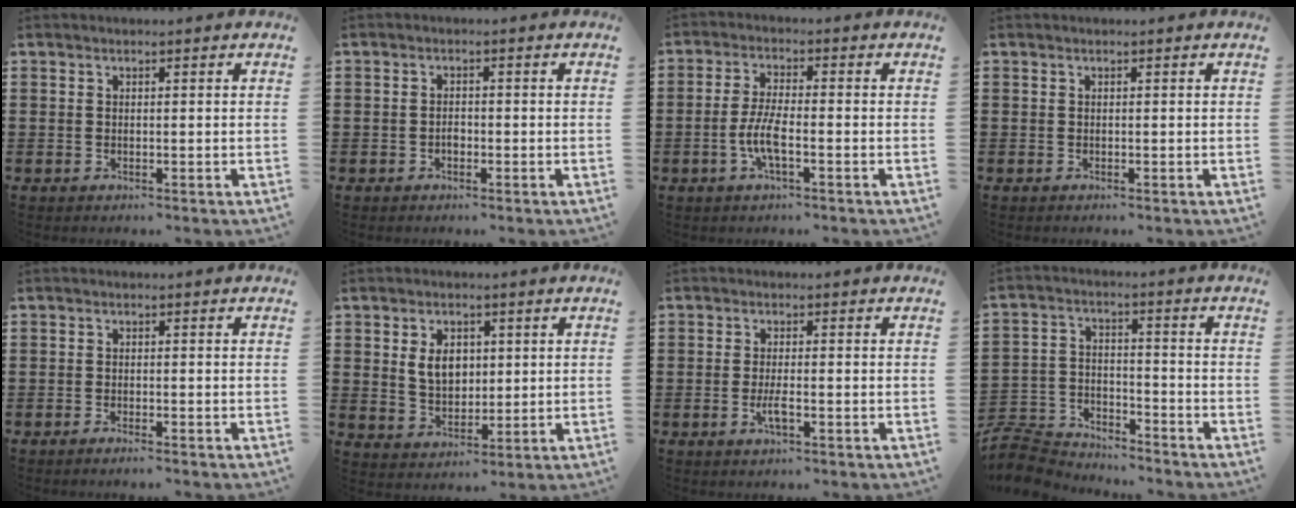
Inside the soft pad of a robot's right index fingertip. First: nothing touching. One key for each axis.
{"total": 1.2, "fx": -0.5, "fy": 0.8, "fz": 0.7, "tx": -0.014, "ty": 0.000, "tz": -0.009}
{"total": 5.1, "fx": -1.8, "fy": 1.2, "fz": 4.6, "tx": -0.114, "ty": -0.007, "tz": -0.042}
{"total": 0.0}
{"total": 1.1, "fx": -1.0, "fy": -0.1, "fz": 0.4, "tx": -0.008, "ty": -0.002, "tz": -0.019}
{"total": 5.3, "fx": 1.2, "fy": 3.8, "fz": 3.5, "tx": -0.072, "ty": 0.010, "tz": 0.017}
{"total": 2.7, "fx": -1.0, "fy": 0.4, "fz": 2.4, "tx": -0.055, "ty": -0.005, "tz": -0.022}
{"total": 7.7, "fx": -7.5, "fy": 1.6, "fz": 0.9, "tx": -0.031, "ty": 0.014, "tz": -0.152}